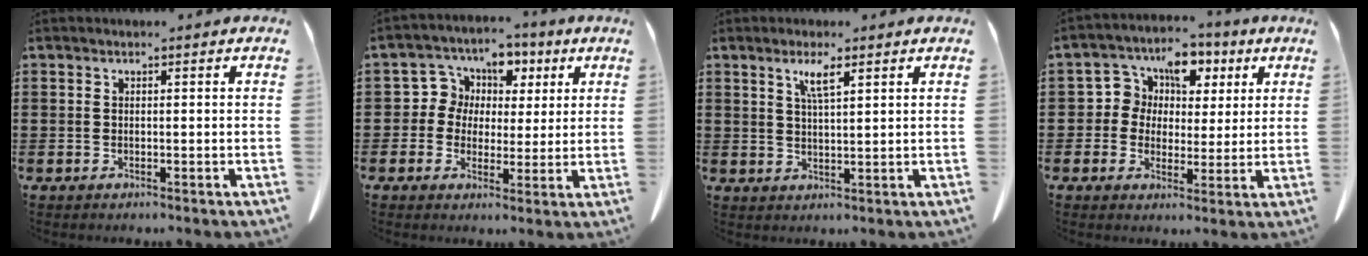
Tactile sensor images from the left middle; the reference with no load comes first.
{"total": 5.7, "force": [1.0, 5.5, 0.9], "torque": [-0.054, 0.006, 0.014]}
{"total": 3.8, "force": [2.2, 0.6, 3.0], "torque": [-0.065, 0.003, 0.039]}
{"total": 6.3, "force": [2.2, 5.5, 2.0], "torque": [-0.065, 0.002, 0.034]}